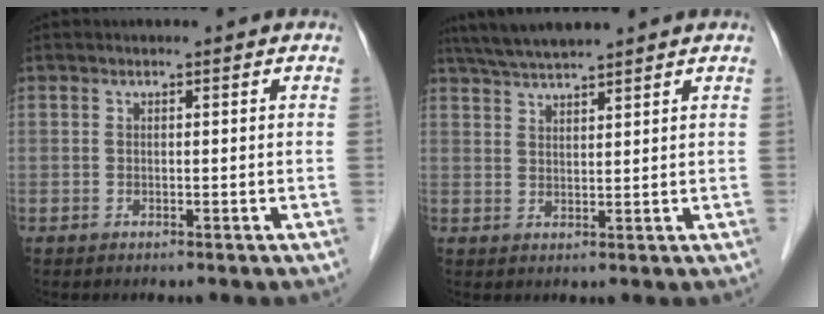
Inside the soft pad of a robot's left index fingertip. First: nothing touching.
{"total": 11.7, "force": [10.2, 0.7, 5.7], "torque": [-0.098, 0.022, 0.169]}